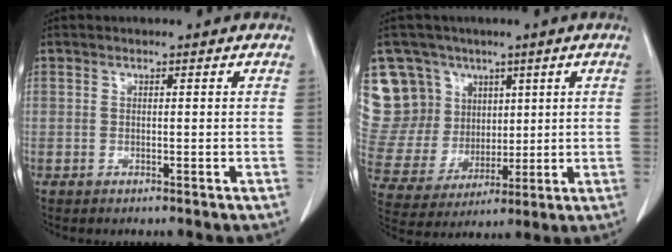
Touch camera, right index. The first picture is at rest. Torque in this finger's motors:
{"motor_torque": [-0.40, 0.69, -0.03, 0.00]}